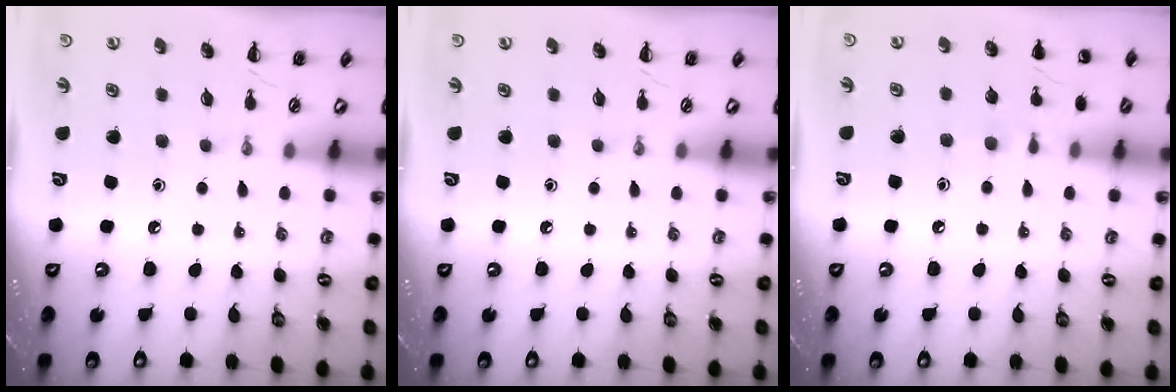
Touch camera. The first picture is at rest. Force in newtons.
{"total": 0.0}
{"total": 7.2, "press": 7.0, "slide": 1.7}